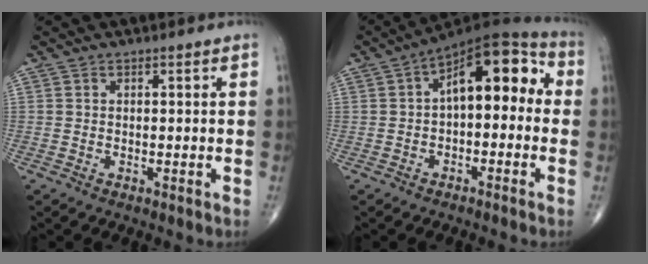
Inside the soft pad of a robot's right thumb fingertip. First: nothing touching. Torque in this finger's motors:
{"motor_torque": [1.35, 3.66, 1.41, -0.10, 0.10]}